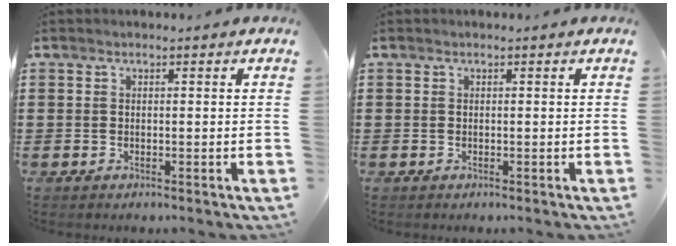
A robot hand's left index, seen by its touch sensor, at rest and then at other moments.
{"total": 0.0}